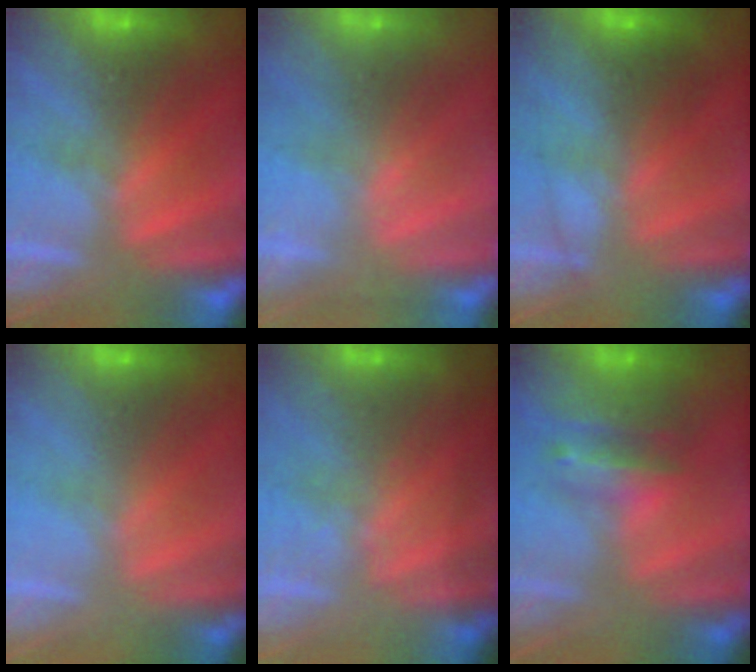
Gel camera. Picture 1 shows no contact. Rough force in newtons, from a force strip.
{"total": 2.2}
{"total": 3.3}
{"total": 2.9}
{"total": 1.5}
{"total": 2.8}